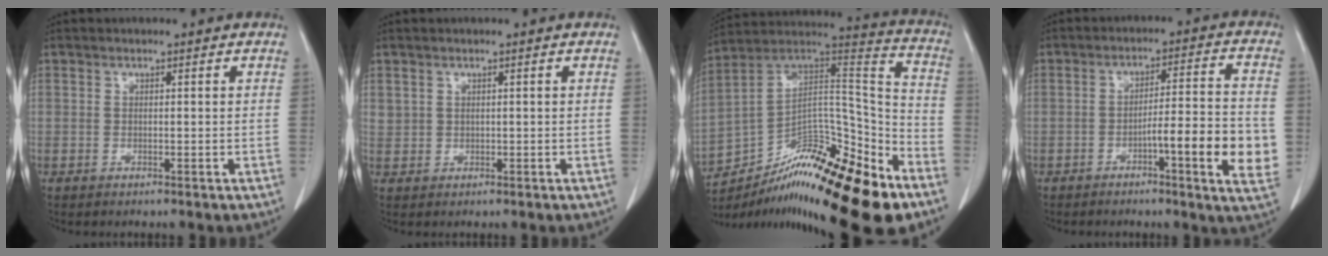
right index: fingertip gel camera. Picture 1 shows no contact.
{"total": 1.4, "force": [0.6, 1.2, 0.2], "torque": [0.006, 0.011, 0.012]}
{"total": 25.5, "force": [-16.2, 5.7, 18.8], "torque": [-0.257, 0.035, -0.259]}
{"total": 11.6, "force": [-3.3, 0.6, 11.1], "torque": [-0.149, 0.002, -0.049]}